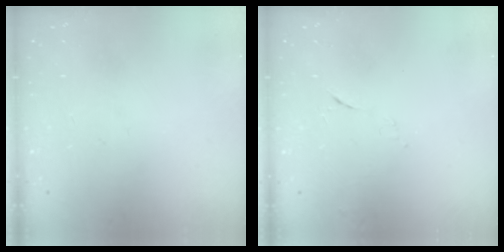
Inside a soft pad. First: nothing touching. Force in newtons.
{"total": 5.2, "press": 5.1, "slide": 0.8}